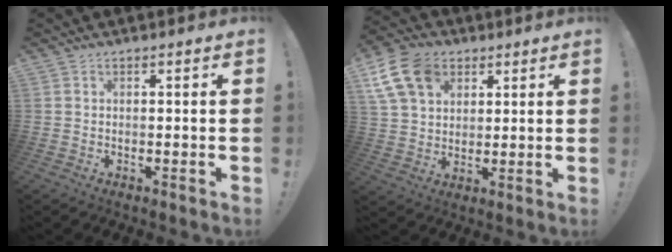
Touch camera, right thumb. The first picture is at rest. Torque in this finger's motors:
{"motor_torque": [-0.53, 0.92, 0.55, 0.08, 0.14]}